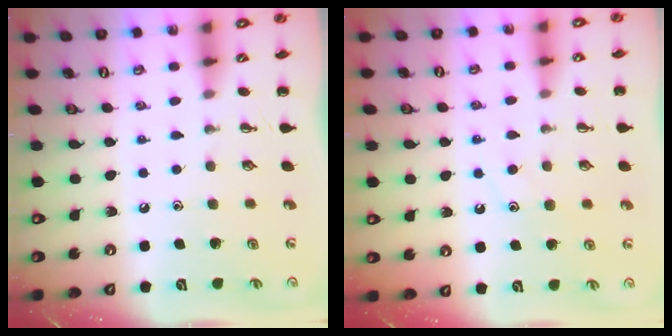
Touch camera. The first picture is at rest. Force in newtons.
{"total": 8.4, "press": 8.4, "slide": 1.0}